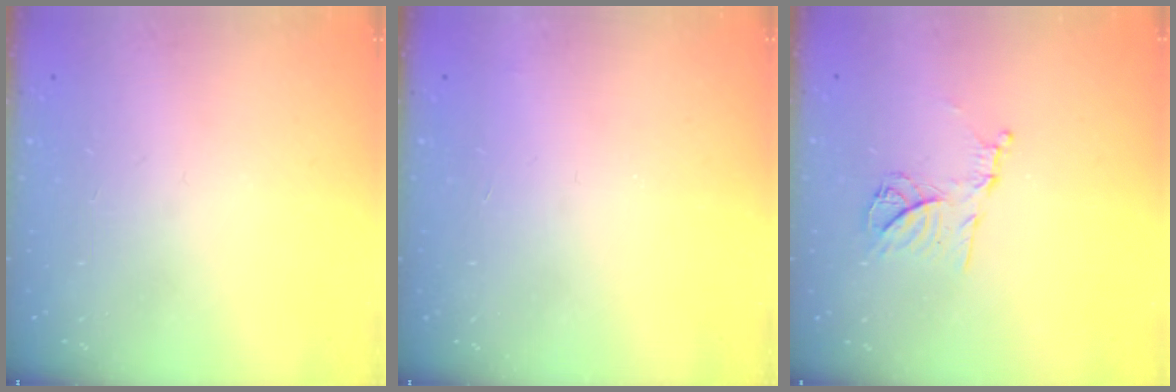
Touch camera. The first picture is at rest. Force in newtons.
{"total": 3.6, "press": 3.6, "slide": 0.1}
{"total": 11.0, "press": 10.9, "slide": 1.1}